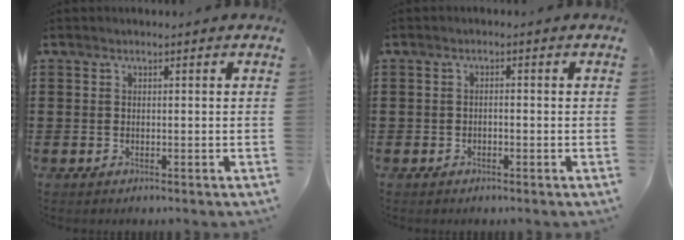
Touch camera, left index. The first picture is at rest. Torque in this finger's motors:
{"motor_torque": [-0.25, 0.21, -0.06, -0.01]}